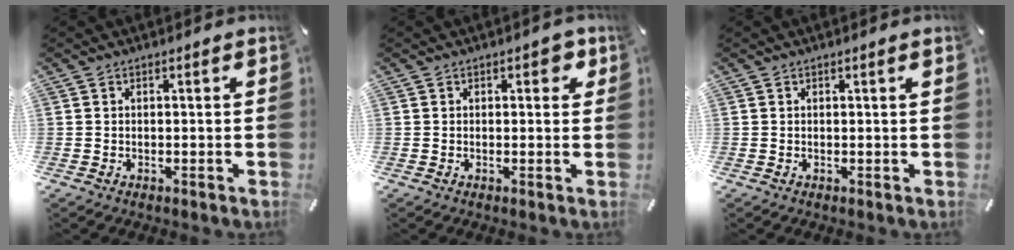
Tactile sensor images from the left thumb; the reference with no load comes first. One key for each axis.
{"total": 2.5, "fx": 1.0, "fy": 1.5, "fz": 1.7, "tx": -0.013, "ty": -0.002, "tz": 0.011}
{"total": 0.8, "fx": 0.4, "fy": 0.0, "fz": 0.7, "tx": -0.012, "ty": 0.000, "tz": 0.006}